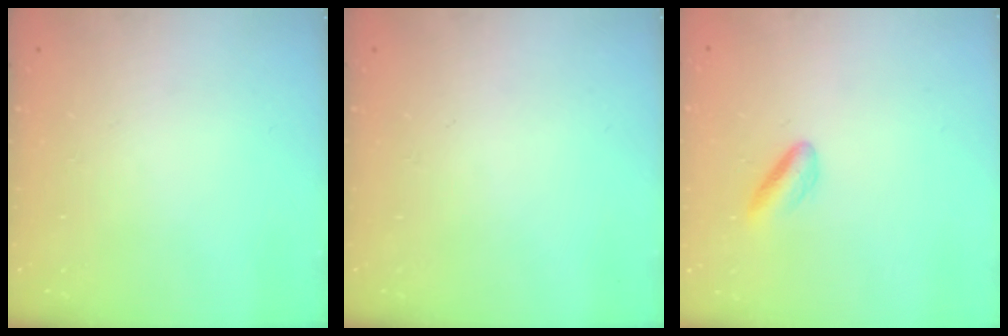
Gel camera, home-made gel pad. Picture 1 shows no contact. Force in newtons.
{"total": 0.0}
{"total": 2.7, "press": 2.6, "slide": 0.8}